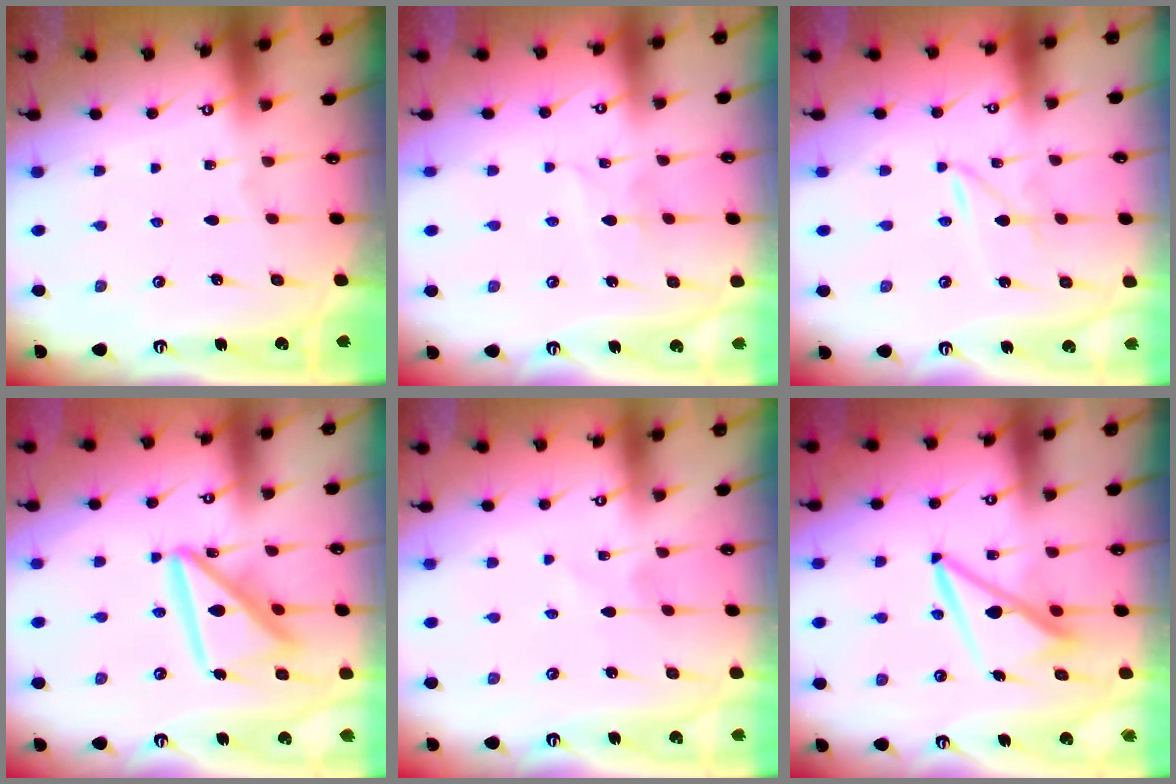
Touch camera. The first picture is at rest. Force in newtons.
{"total": 5.1, "press": 5.1, "slide": 0.4}
{"total": 2.0, "press": 2.0, "slide": 0.2}
{"total": 15.8, "press": 15.8, "slide": 1.6}
{"total": 1.9, "press": 1.9, "slide": 0.1}
{"total": 7.2, "press": 7.2, "slide": 0.5}